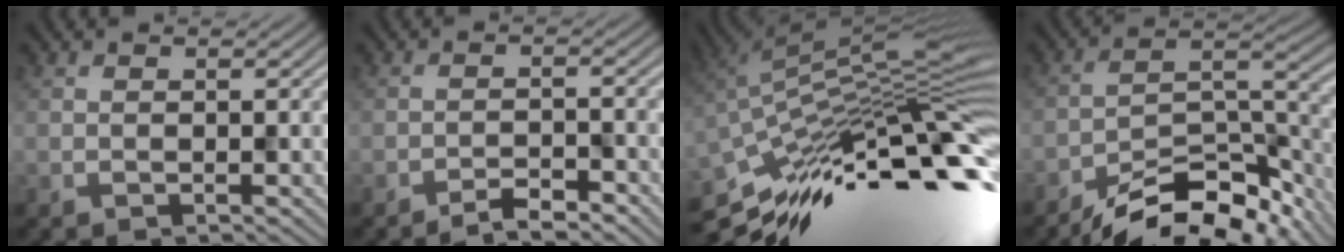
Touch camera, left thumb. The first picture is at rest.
{"total": 3.0, "force": [-2.6, 0.3, 1.5], "torque": [-0.023, 0.007, -0.047]}
{"total": 14.5, "force": [-6.1, 3.7, 12.6], "torque": [-0.245, 0.013, -0.115]}
{"total": 13.4, "force": [-11.1, 3.4, 6.7], "torque": [-0.112, 0.003, -0.185]}